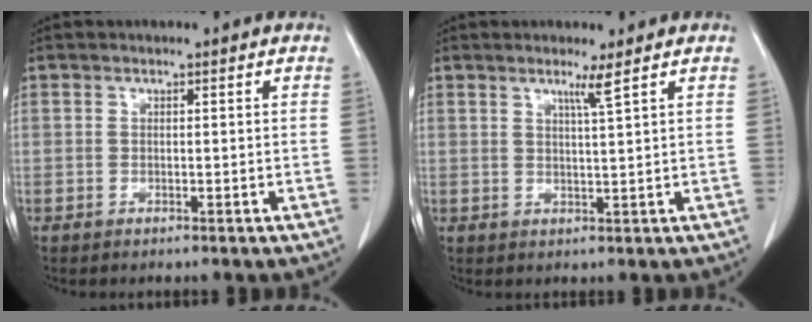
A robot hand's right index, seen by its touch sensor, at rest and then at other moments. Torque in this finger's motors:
{"motor_torque": [-0.01, 0.10, 0.04, 0.01]}